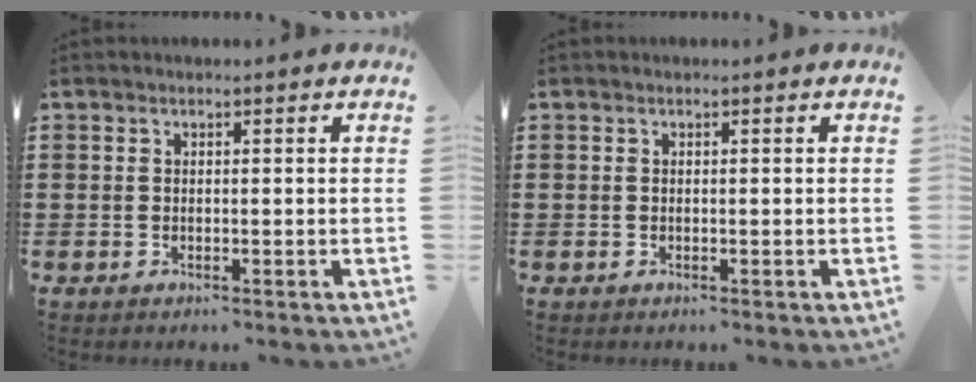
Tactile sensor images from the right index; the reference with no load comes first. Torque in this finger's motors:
{"motor_torque": [-0.48, 0.92, 0.00, 0.00]}